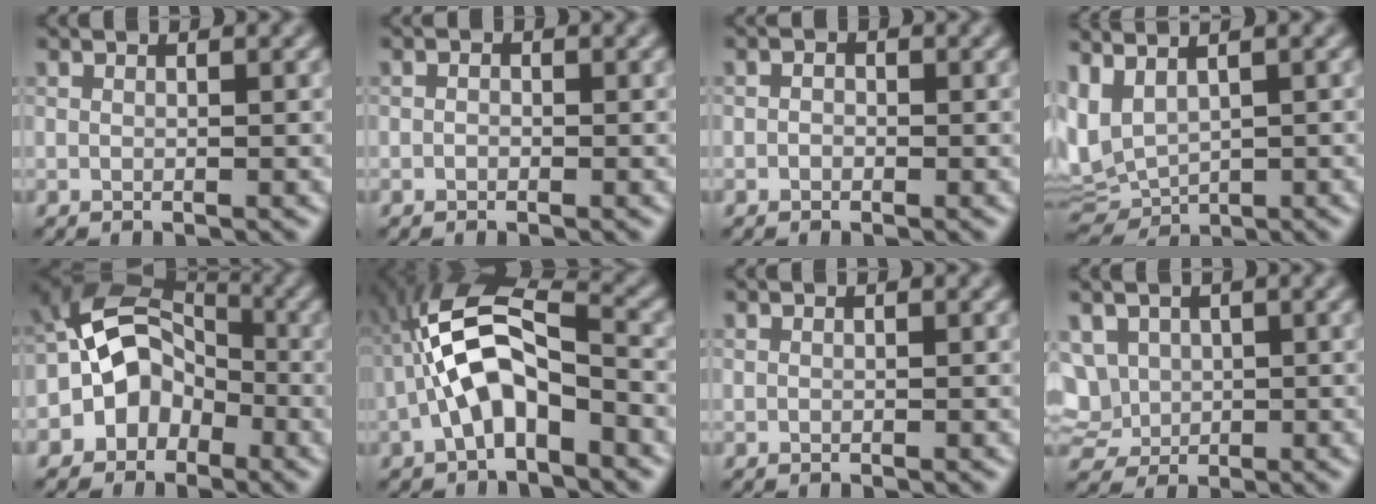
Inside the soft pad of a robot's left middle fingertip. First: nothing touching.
{"total": 0.9, "force": [-0.3, 0.7, 0.4], "torque": [-0.009, 0.007, -0.008]}
{"total": 1.2, "force": [-0.3, 1.0, 0.6], "torque": [-0.011, 0.012, -0.014]}
{"total": 4.1, "force": [1.5, 2.2, 3.1], "torque": [-0.082, 0.003, 0.045]}
{"total": 6.6, "force": [-2.7, 5.0, 3.3], "torque": [-0.022, 0.022, -0.066]}
{"total": 7.7, "force": [-2.5, 3.3, 6.4], "torque": [-0.133, 0.025, -0.044]}
{"total": 0.0}
{"total": 6.2, "force": [1.5, 5.2, 3.1], "torque": [-0.083, 0.029, 0.027]}